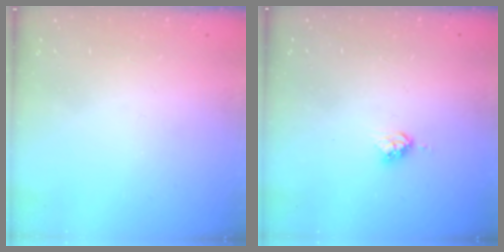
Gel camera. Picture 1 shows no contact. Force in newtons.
{"total": 4.4, "press": 4.3, "slide": 0.6}